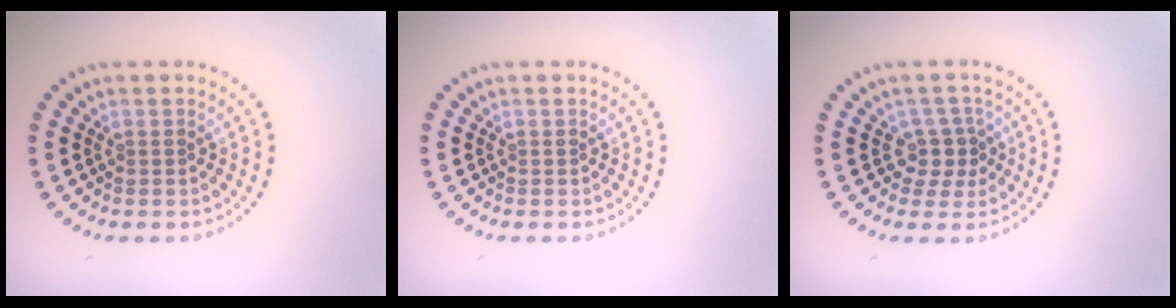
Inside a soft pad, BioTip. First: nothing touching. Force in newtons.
{"total": 0.0}
{"total": 2.5, "press": 1.8, "slide": 1.8}